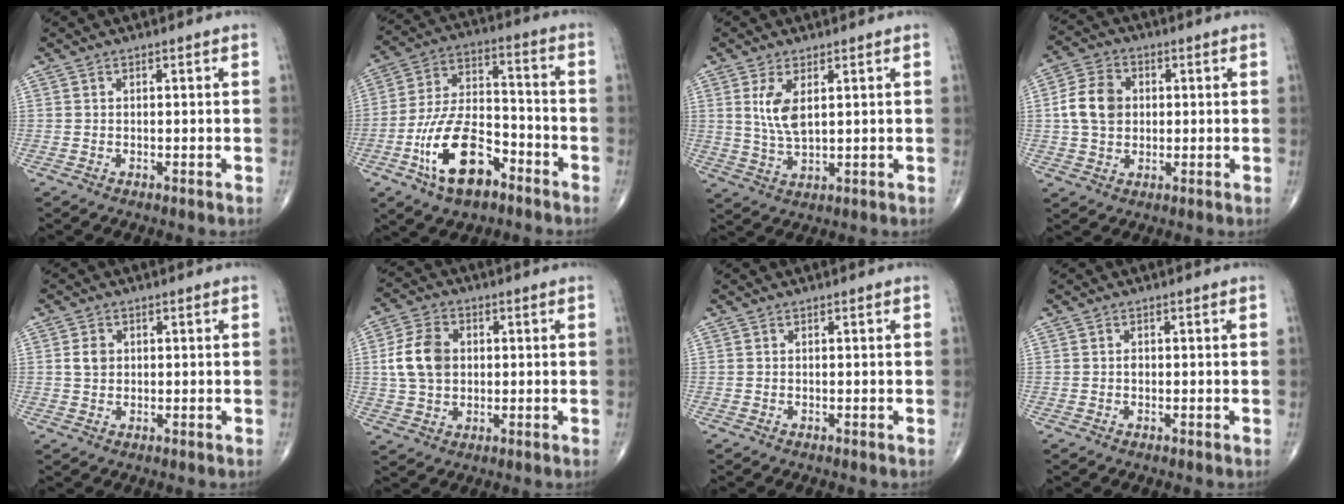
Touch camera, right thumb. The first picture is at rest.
{"total": 16.0, "force": [-7.9, 7.9, 11.5], "torque": [-0.199, 0.053, -0.141]}
{"total": 5.9, "force": [1.9, 2.5, 5.0], "torque": [-0.101, -0.013, 0.047]}
{"total": 8.7, "force": [0.8, 6.8, 5.3], "torque": [-0.085, 0.010, 0.009]}
{"total": 2.9, "force": [0.5, 2.3, 1.6], "torque": [-0.021, 0.000, 0.010]}
{"total": 9.4, "force": [1.1, 7.0, 6.3], "torque": [-0.108, 0.007, 0.020]}
{"total": 0.0}
{"total": 0.7, "force": [-0.1, 0.6, 0.5], "torque": [-0.005, 0.002, -0.003]}